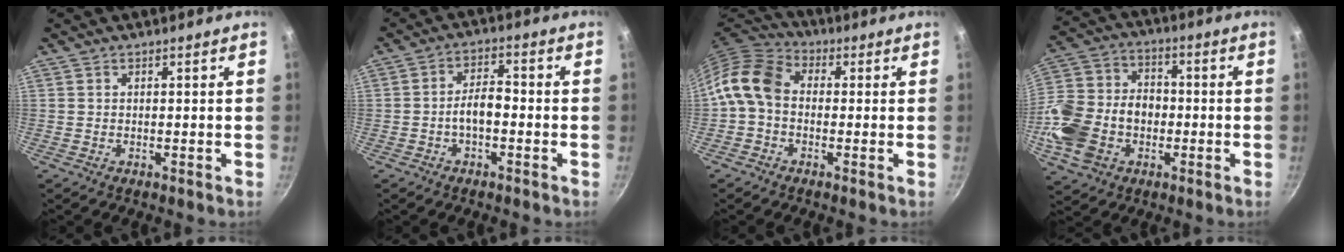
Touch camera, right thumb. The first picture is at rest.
{"total": 5.0, "force": [-1.6, 2.5, 4.0], "torque": [-0.059, 0.028, -0.032]}
{"total": 9.4, "force": [-0.7, 7.1, 6.2], "torque": [-0.107, 0.032, -0.034]}
{"total": 18.5, "force": [-4.6, 14.0, 11.3], "torque": [-0.229, 0.041, -0.084]}